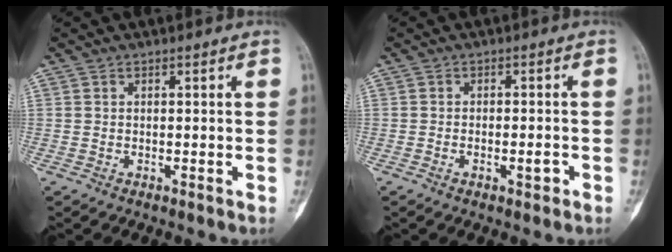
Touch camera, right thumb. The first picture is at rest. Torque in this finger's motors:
{"motor_torque": [-0.43, 0.28, -0.04, -0.09, -0.02]}